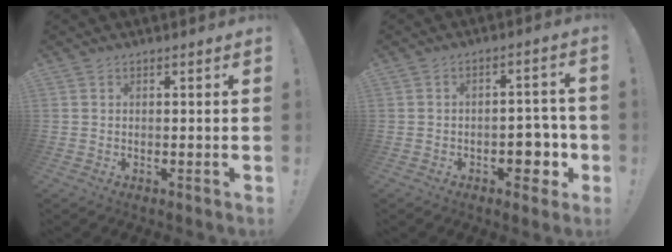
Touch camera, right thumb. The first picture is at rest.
{"total": 8.0, "force": [-2.8, 5.3, 5.2], "torque": [-0.039, 0.007, -0.044]}